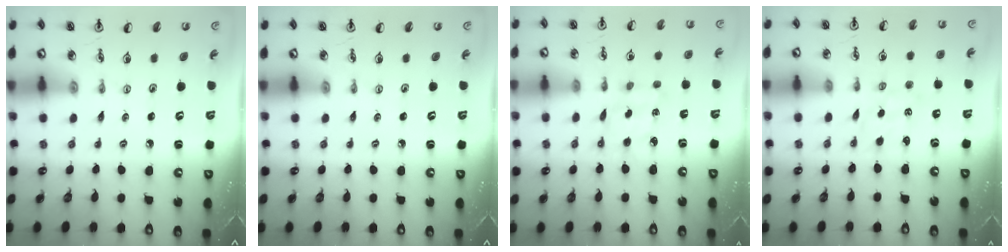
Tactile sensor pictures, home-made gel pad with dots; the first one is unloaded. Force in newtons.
{"total": 0.0}
{"total": 2.9, "press": 2.9, "slide": 0.1}
{"total": 1.2, "press": 1.2, "slide": 0.2}